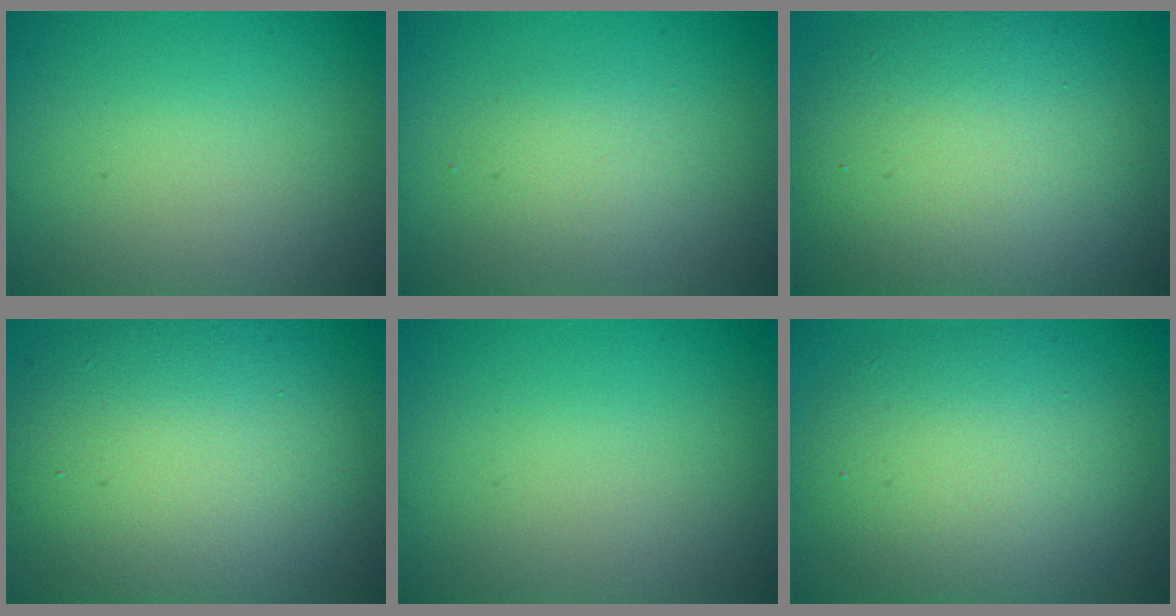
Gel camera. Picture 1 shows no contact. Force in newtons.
{"total": 2.2, "press": 2.2, "slide": 0.1}
{"total": 10.5, "press": 10.5, "slide": 0.8}
{"total": 11.5, "press": 11.5, "slide": 1.0}
{"total": 0.0}
{"total": 7.8, "press": 7.7, "slide": 0.6}